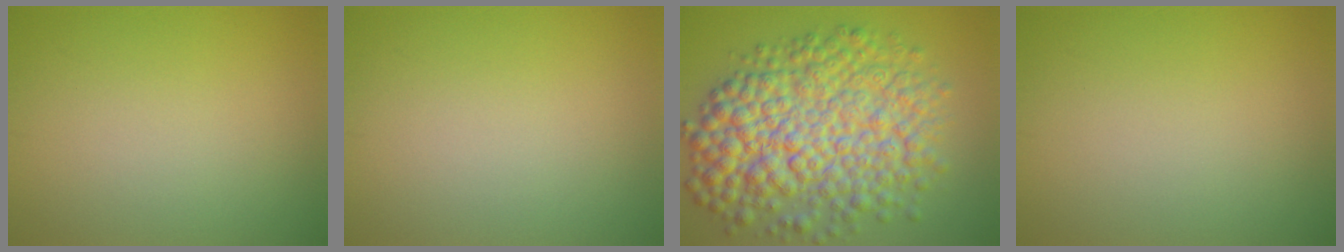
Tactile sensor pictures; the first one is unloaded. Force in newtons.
{"total": 0.0}
{"total": 11.0, "press": 11.0, "slide": 0.1}
{"total": 0.0}